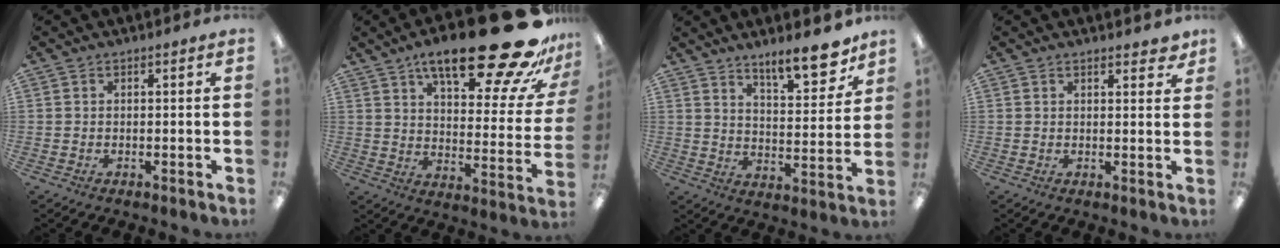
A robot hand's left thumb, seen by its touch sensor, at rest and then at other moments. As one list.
[{"total": 27.3, "force": [18.5, 7.8, 18.5], "torque": [-0.265, -0.123, 0.292]}, {"total": 11.7, "force": [9.3, 3.7, 6.0], "torque": [-0.061, -0.070, 0.157]}, {"total": 2.7, "force": [2.2, 1.0, 1.2], "torque": [-0.003, -0.012, 0.034]}]